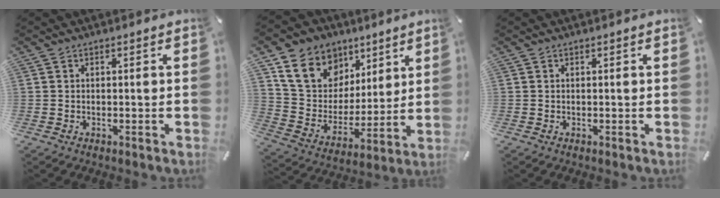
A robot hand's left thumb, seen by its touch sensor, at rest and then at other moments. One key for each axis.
{"total": 15.3, "fx": 8.4, "fy": 11.9, "fz": 4.5, "tx": -0.094, "ty": -0.043, "tz": 0.167}
{"total": 0.0}